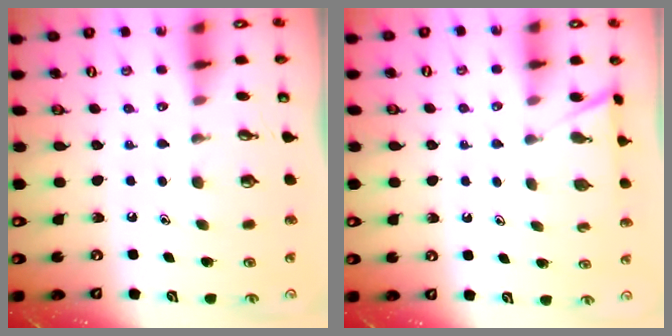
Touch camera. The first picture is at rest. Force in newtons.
{"total": 2.7, "press": 2.7, "slide": 0.3}